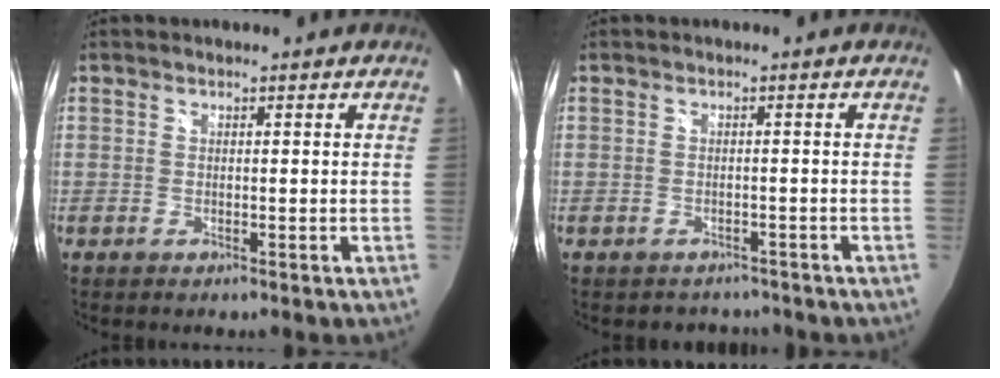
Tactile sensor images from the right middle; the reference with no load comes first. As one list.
[{"total": 3.7, "force": [-3.1, 2.1, 0.4], "torque": [-0.009, -0.005, -0.039]}]